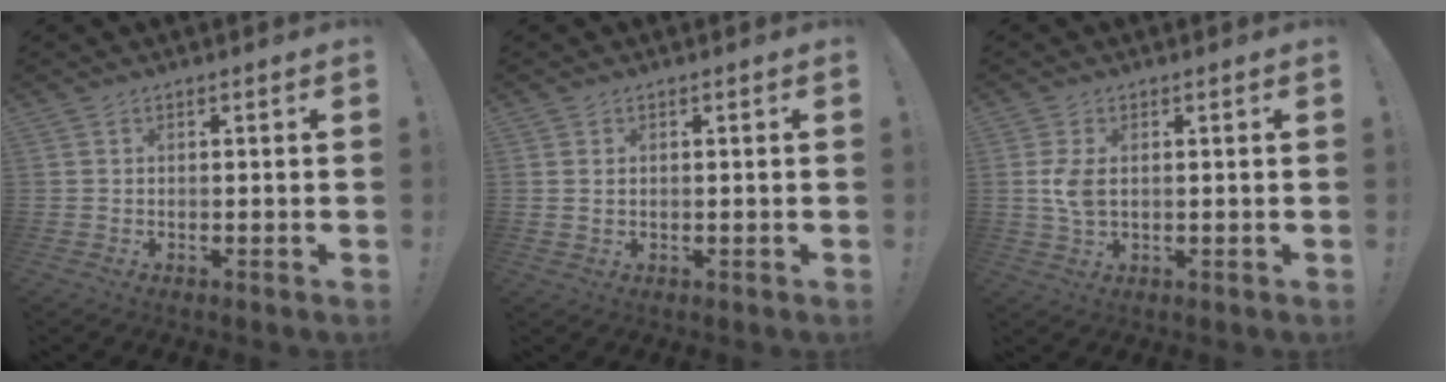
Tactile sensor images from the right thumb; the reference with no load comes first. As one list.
[{"total": 1.0, "force": [0.4, 0.7, 0.6], "torque": [-0.011, 0.002, 0.007]}, {"total": 5.2, "force": [0.5, 2.9, 4.3], "torque": [-0.083, 0.001, 0.005]}]